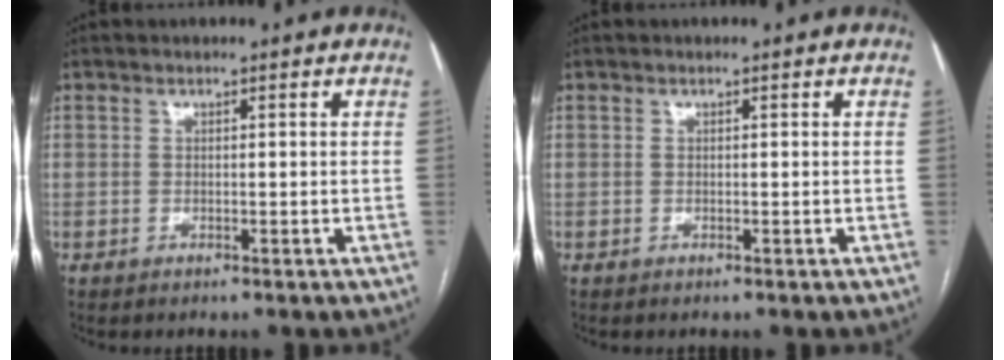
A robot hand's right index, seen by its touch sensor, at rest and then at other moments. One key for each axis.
{"total": 0.0}